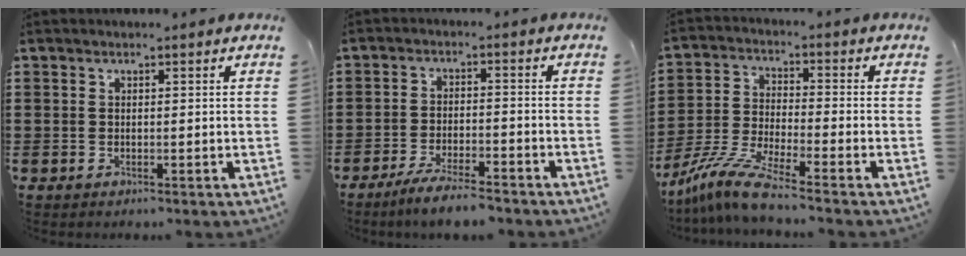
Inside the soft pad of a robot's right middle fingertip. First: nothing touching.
{"total": 5.0, "force": [-4.4, 0.2, 2.3], "torque": [-0.052, -0.009, -0.086]}
{"total": 8.6, "force": [-7.3, 0.2, 4.5], "torque": [-0.105, -0.008, -0.147]}